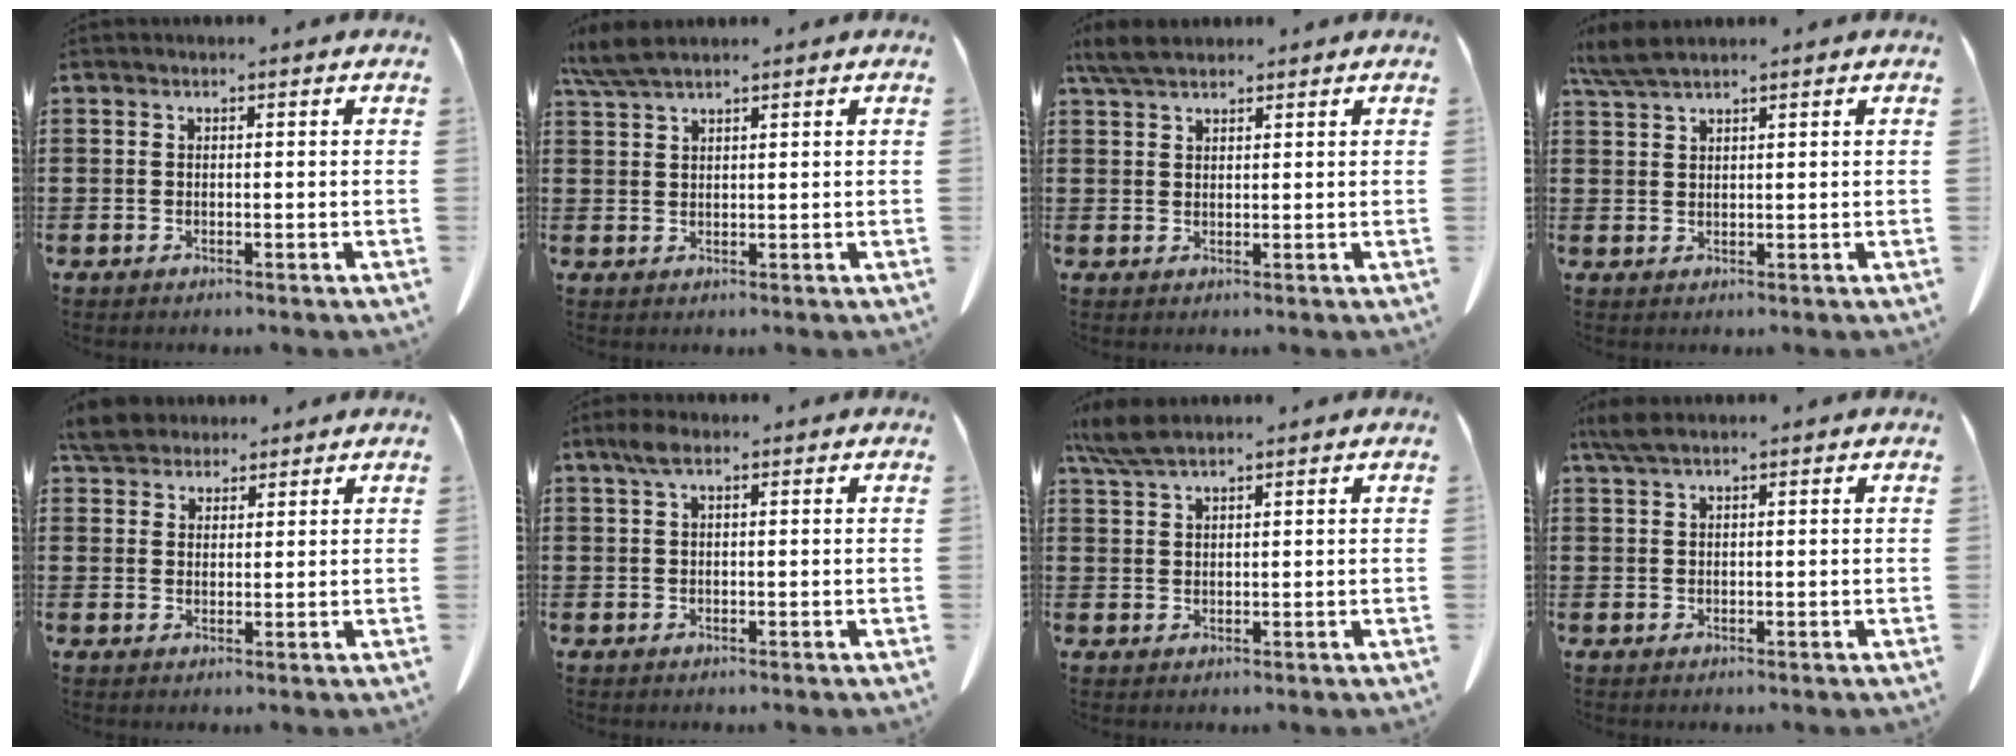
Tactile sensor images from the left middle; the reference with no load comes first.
{"total": 4.0, "force": [3.1, 0.5, 2.4], "torque": [-0.056, -0.002, 0.061]}
{"total": 4.1, "force": [3.3, 1.1, 2.2], "torque": [-0.052, -0.001, 0.064]}
{"total": 3.6, "force": [2.8, 0.4, 2.2], "torque": [-0.050, -0.002, 0.054]}
{"total": 5.0, "force": [4.5, 1.7, 1.4], "torque": [-0.035, -0.006, 0.086]}
{"total": 2.7, "force": [1.1, 0.9, 2.2], "torque": [-0.048, 0.005, 0.019]}
{"total": 4.6, "force": [3.5, 0.8, 2.9], "torque": [-0.066, -0.001, 0.067]}
{"total": 2.8, "force": [1.8, 0.5, 2.0], "torque": [-0.044, -0.001, 0.035]}